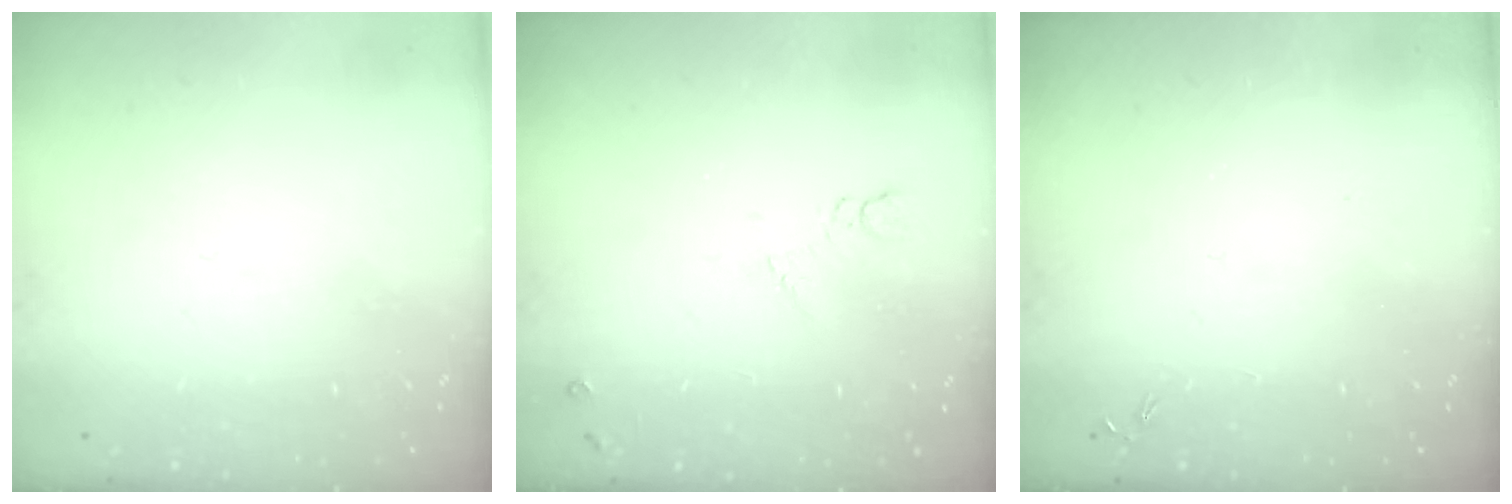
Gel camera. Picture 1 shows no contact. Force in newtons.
{"total": 6.1, "press": 6.0, "slide": 0.9}
{"total": 0.0}